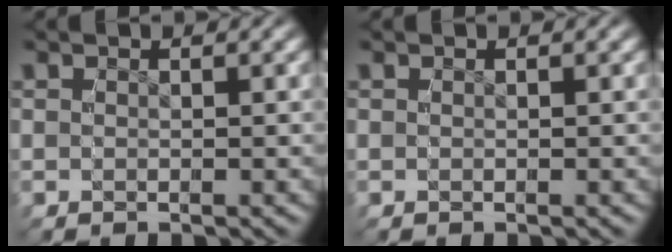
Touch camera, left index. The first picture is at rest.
{"total": 0.0}